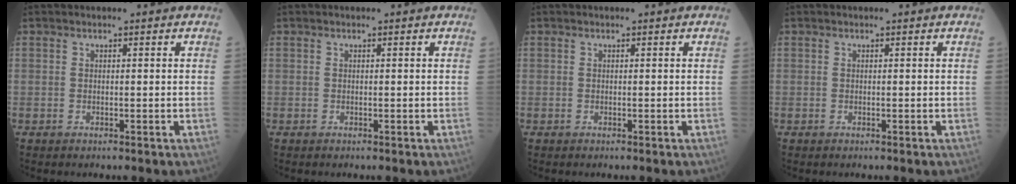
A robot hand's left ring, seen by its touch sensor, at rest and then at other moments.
{"total": 0.0}
{"total": 0.0}
{"total": 0.0}